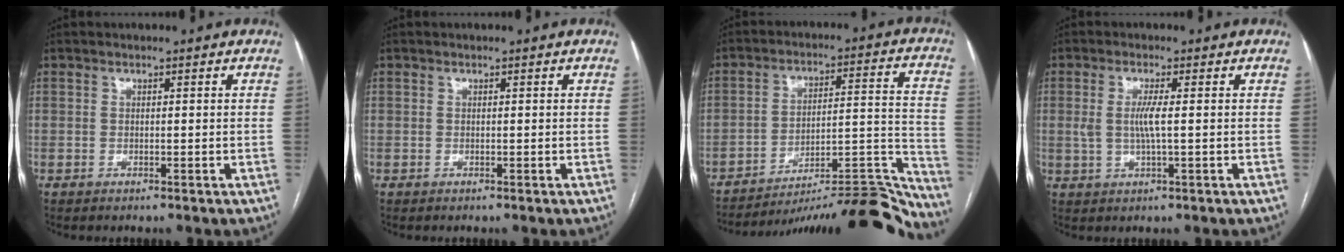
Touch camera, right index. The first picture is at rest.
{"total": 0.0}
{"total": 25.8, "force": [-24.0, 1.9, 9.3], "torque": [-0.049, 0.025, -0.334]}
{"total": 3.5, "force": [0.3, 0.2, 3.5], "torque": [-0.075, -0.001, 0.007]}